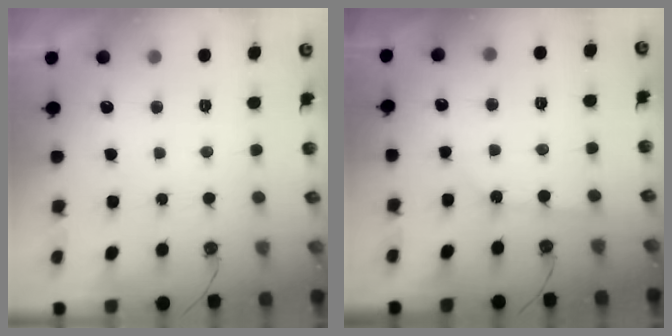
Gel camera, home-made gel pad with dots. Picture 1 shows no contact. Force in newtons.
{"total": 2.2, "press": 2.2, "slide": 0.4}